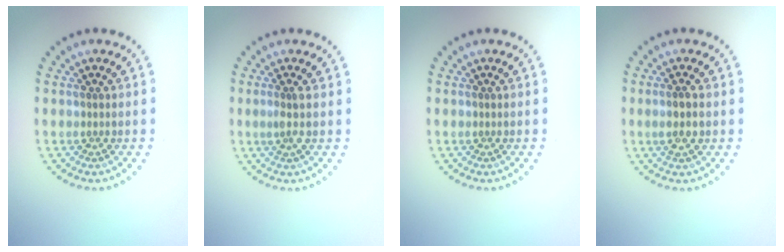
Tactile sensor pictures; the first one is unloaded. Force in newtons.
{"total": 1.4, "press": 1.1, "slide": 0.9}
{"total": 0.0}
{"total": 2.1, "press": 2.0, "slide": 0.8}